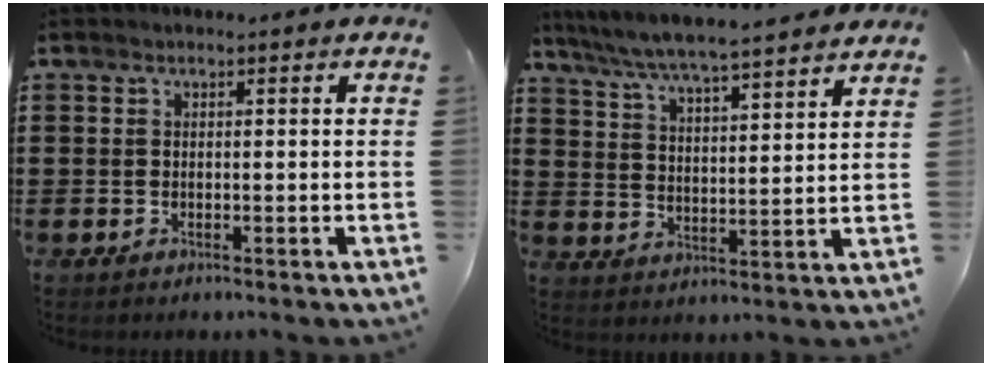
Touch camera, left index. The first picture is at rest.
{"total": 5.8, "force": [5.5, -0.5, 1.8], "torque": [-0.059, -0.037, 0.093]}